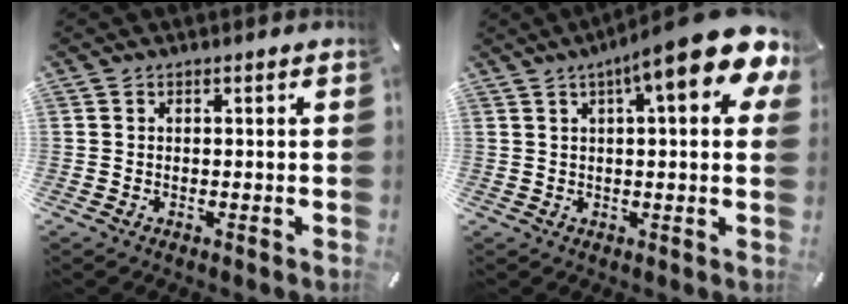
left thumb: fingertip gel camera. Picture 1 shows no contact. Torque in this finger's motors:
{"motor_torque": [1.04, 0.77, 2.06, -0.71, 0.33]}